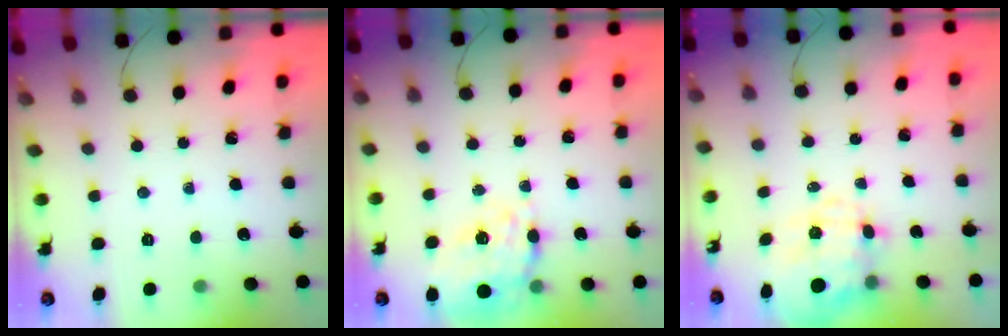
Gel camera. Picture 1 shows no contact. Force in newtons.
{"total": 19.5, "press": 19.1, "slide": 3.6}
{"total": 8.0, "press": 7.8, "slide": 1.9}